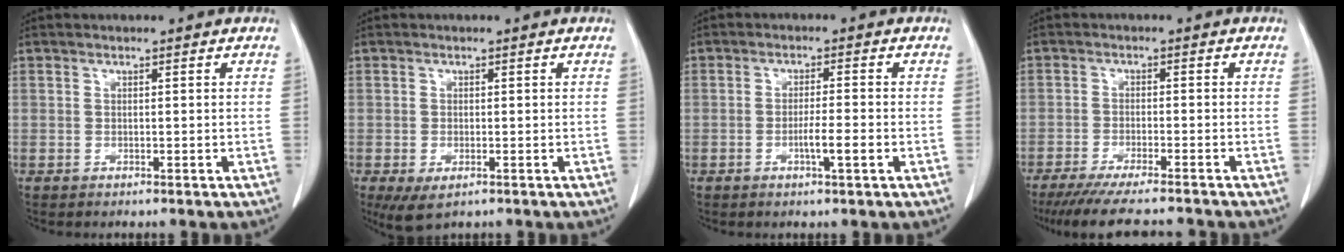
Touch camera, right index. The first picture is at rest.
{"total": 4.1, "force": [-2.0, 2.0, 3.0], "torque": [-0.058, -0.011, -0.025]}
{"total": 3.8, "force": [-1.3, 0.0, 3.6], "torque": [-0.060, -0.002, -0.021]}
{"total": 13.1, "force": [-11.6, 1.1, 6.0], "torque": [-0.089, -0.032, -0.167]}